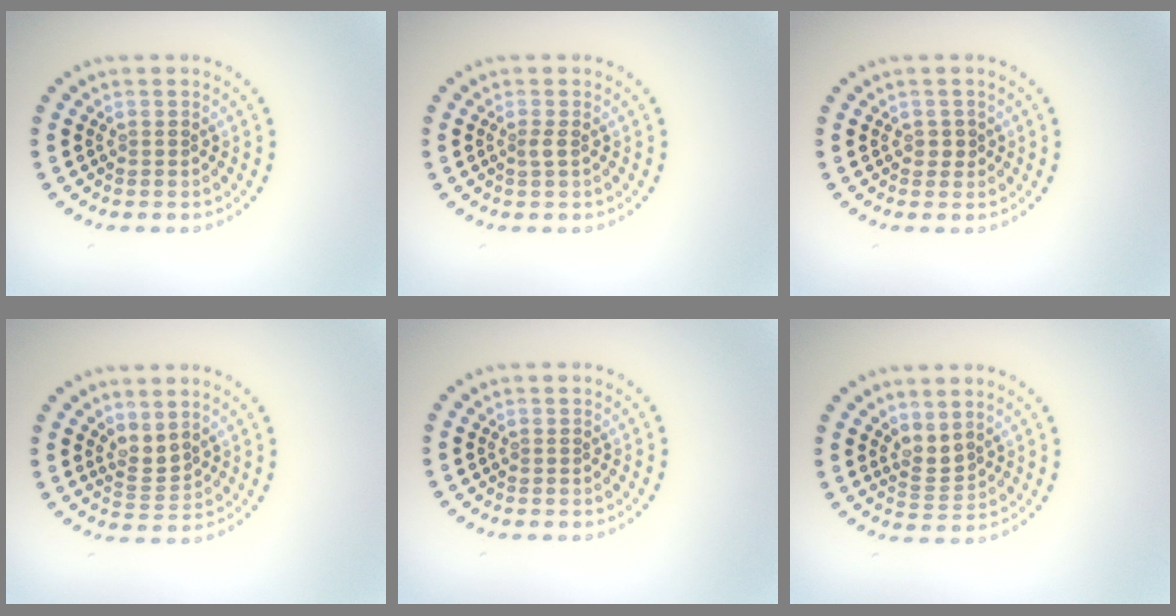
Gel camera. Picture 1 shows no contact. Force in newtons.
{"total": 0.9, "press": 0.6, "slide": 0.6}
{"total": 0.9, "press": 0.8, "slide": 0.3}
{"total": 2.0, "press": 1.4, "slide": 1.3}
{"total": 0.0}
{"total": 2.0, "press": 1.4, "slide": 1.3}